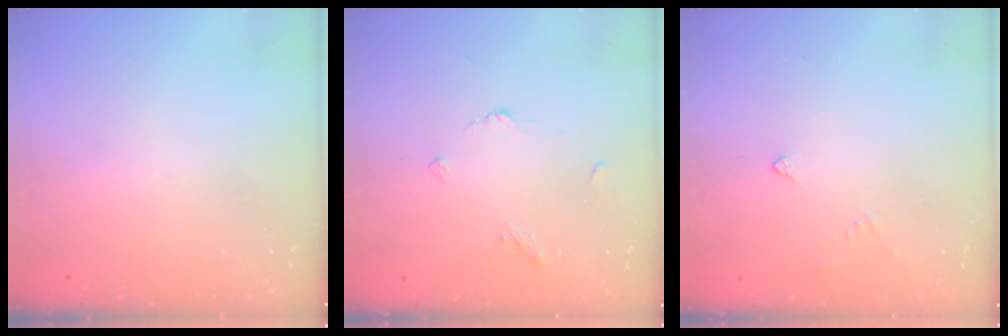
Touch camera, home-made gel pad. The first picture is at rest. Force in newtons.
{"total": 3.4, "press": 3.3, "slide": 0.5}
{"total": 4.0, "press": 3.9, "slide": 0.6}